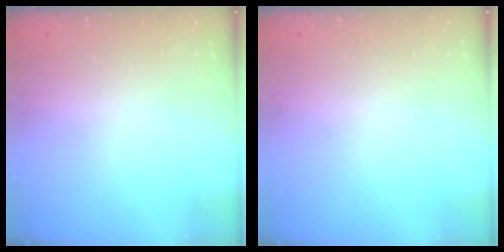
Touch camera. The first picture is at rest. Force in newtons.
{"total": 0.0}